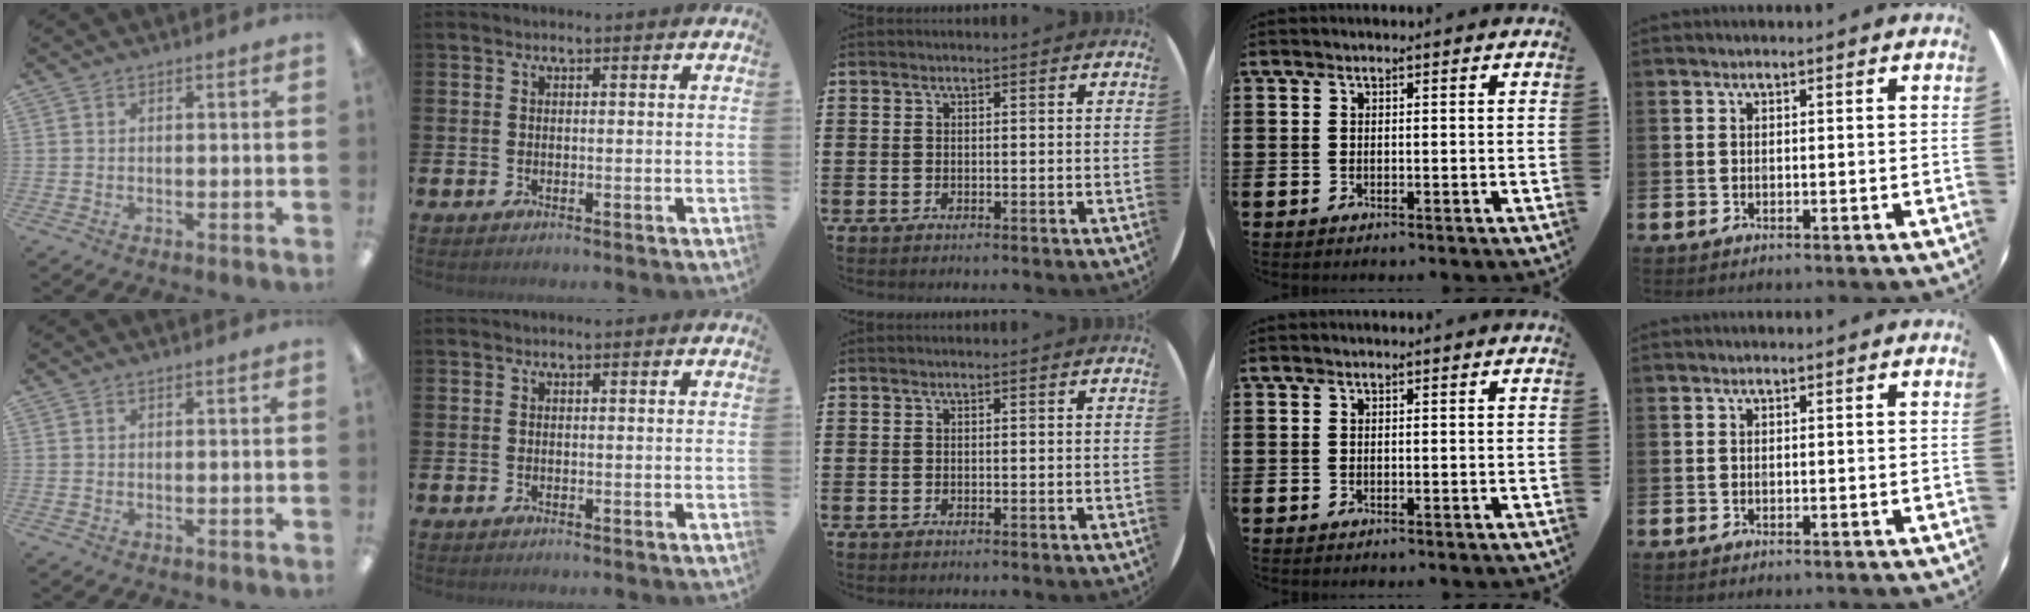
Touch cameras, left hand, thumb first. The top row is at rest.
{}